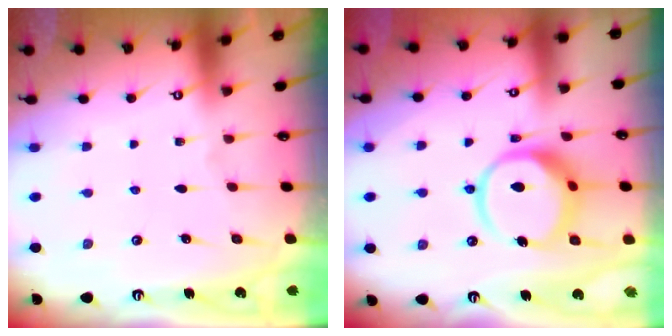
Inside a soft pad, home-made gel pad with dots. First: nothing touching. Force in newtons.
{"total": 12.7, "press": 12.6, "slide": 1.5}